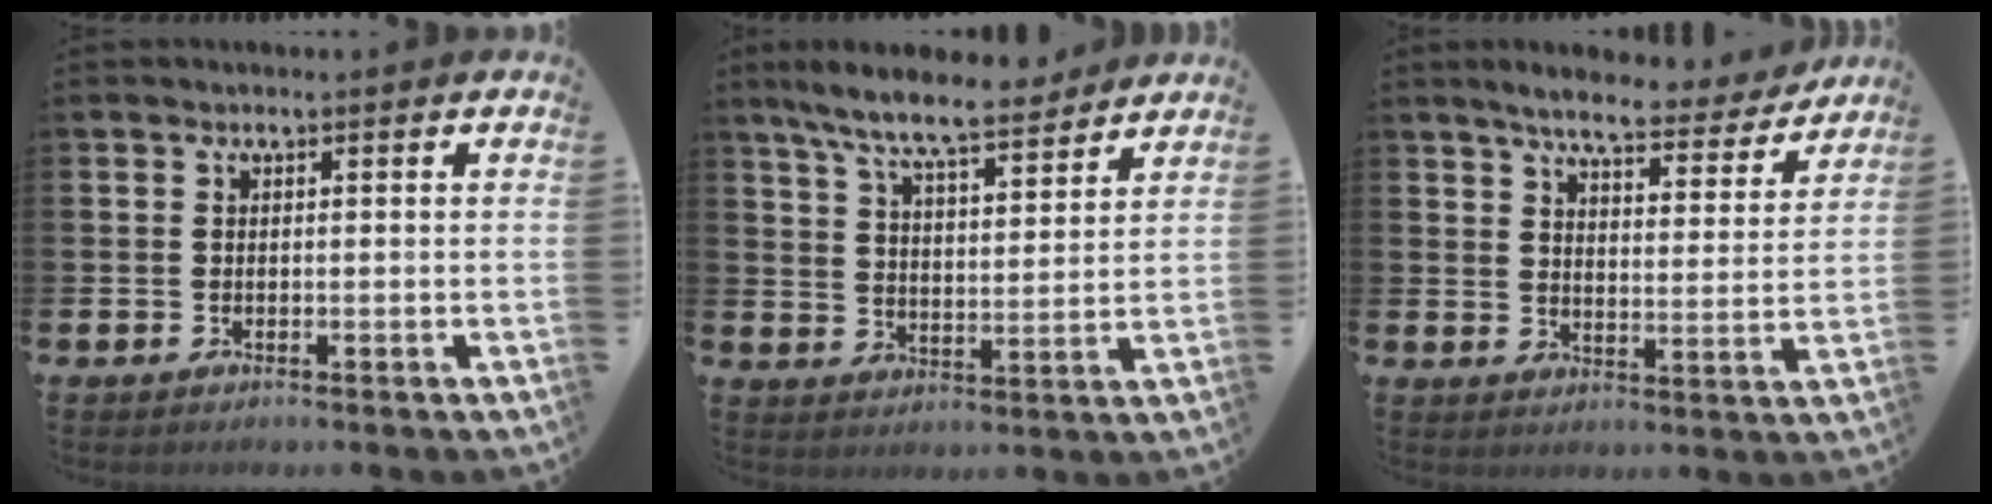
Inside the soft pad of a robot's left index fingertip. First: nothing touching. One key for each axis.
{"total": 8.6, "fx": 7.8, "fy": 1.2, "fz": 3.3, "tx": -0.092, "ty": -0.038, "tz": 0.139}
{"total": 6.5, "fx": 6.0, "fy": 1.1, "fz": 2.3, "tx": -0.052, "ty": -0.036, "tz": 0.097}